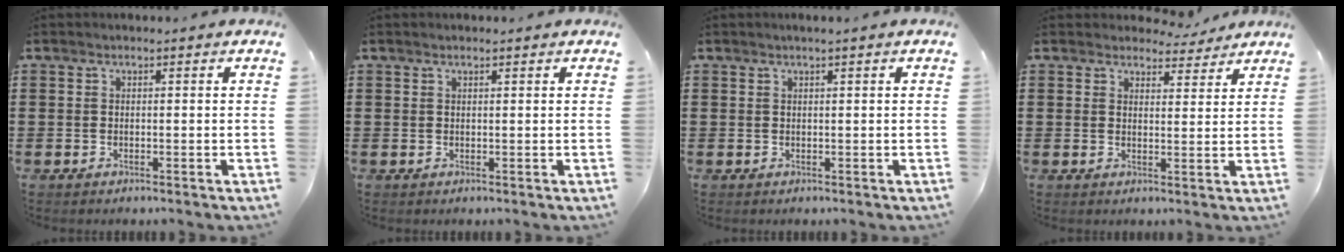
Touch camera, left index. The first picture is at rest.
{"total": 0.6, "force": [0.4, 0.1, 0.4], "torque": [-0.009, 0.000, 0.008]}
{"total": 0.7, "force": [0.4, -0.1, 0.6], "torque": [-0.010, -0.002, 0.007]}
{"total": 4.0, "force": [3.8, 1.0, 0.6], "torque": [-0.016, -0.013, 0.070]}